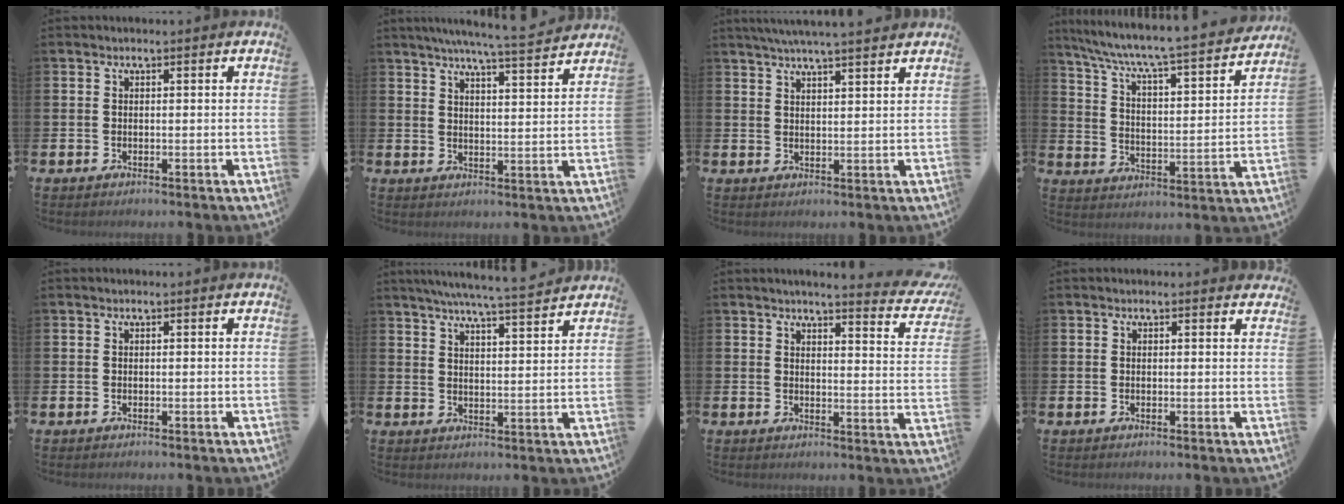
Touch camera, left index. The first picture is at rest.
{"total": 6.7, "force": [6.3, -0.4, 2.2], "torque": [-0.049, -0.036, 0.109]}
{"total": 4.8, "force": [4.5, -0.3, 1.5], "torque": [-0.040, -0.012, 0.082]}
{"total": 6.7, "force": [6.2, 0.3, 2.7], "torque": [-0.084, -0.053, 0.098]}
{"total": 0.0}
{"total": 6.6, "force": [6.2, -0.3, 2.1], "torque": [-0.048, -0.038, 0.107]}
{"total": 3.9, "force": [3.8, 0.0, 1.1], "torque": [-0.021, -0.037, 0.057]}
{"total": 0.6, "force": [0.6, 0.1, 0.1], "torque": [-0.001, 0.001, 0.011]}